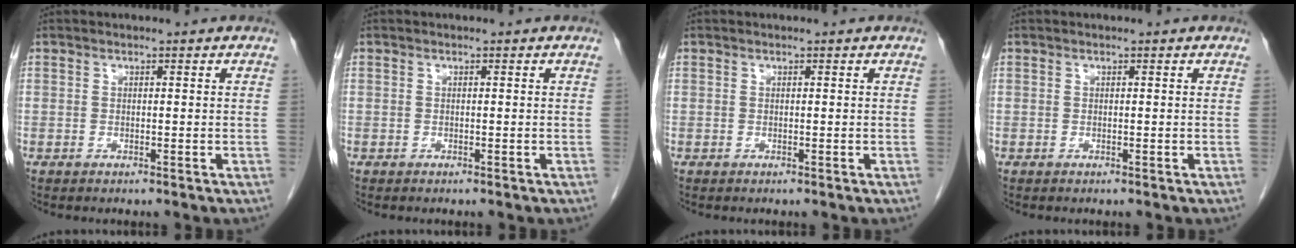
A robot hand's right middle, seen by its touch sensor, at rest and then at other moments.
{"total": 0.0}
{"total": 0.0}
{"total": 0.0}